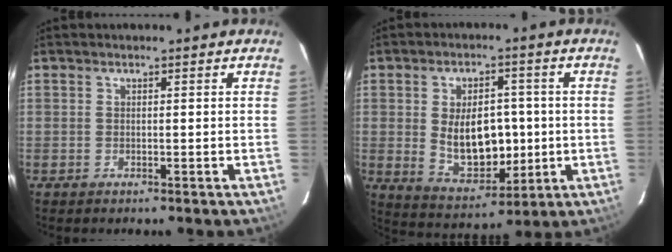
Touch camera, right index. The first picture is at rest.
{"total": 11.8, "force": [-0.1, 7.2, 9.3], "torque": [-0.175, -0.004, 0.021]}